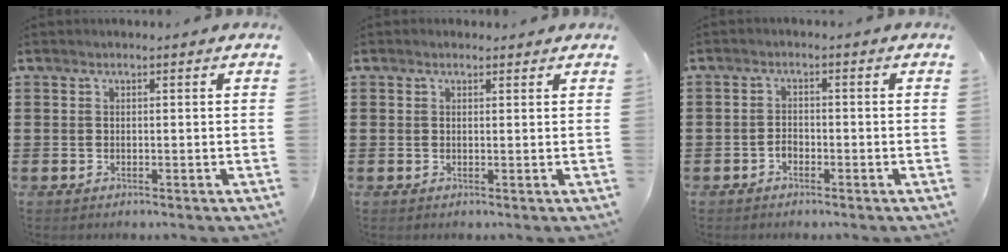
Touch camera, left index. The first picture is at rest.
{"total": 0.7, "force": [0.5, 0.5, 0.2], "torque": [-0.006, 0.004, 0.010]}
{"total": 1.5, "force": [-1.0, 0.9, 0.6], "torque": [-0.017, 0.002, -0.022]}